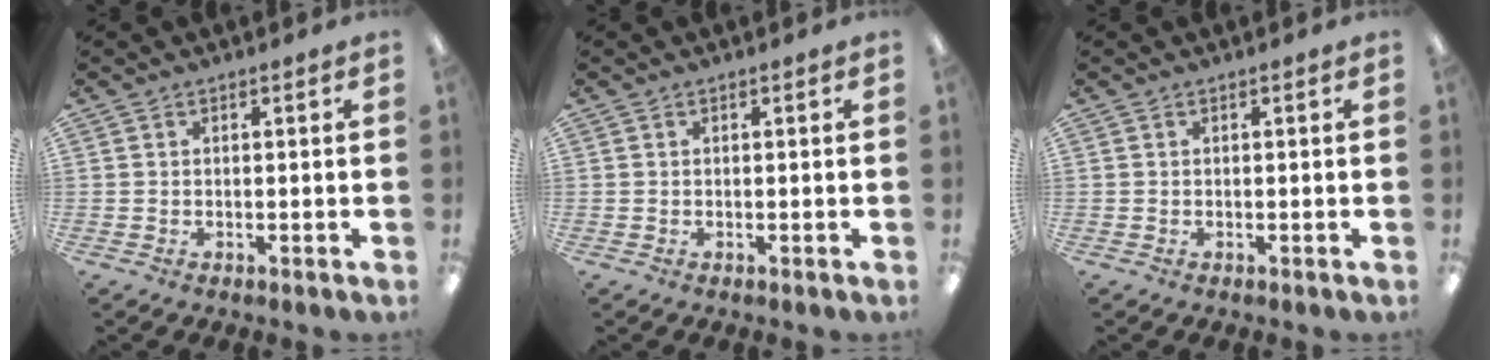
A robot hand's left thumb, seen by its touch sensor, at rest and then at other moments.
{"total": 0.0}
{"total": 0.0}